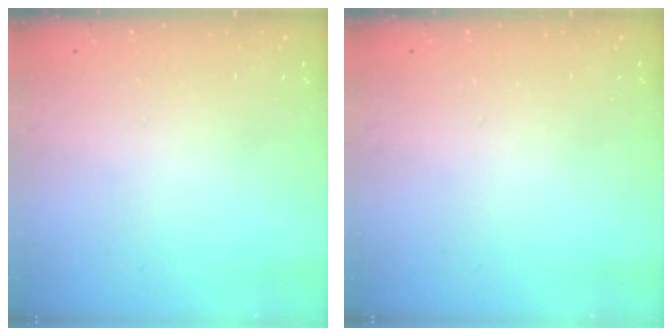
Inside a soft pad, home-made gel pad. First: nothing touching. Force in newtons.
{"total": 0.0}